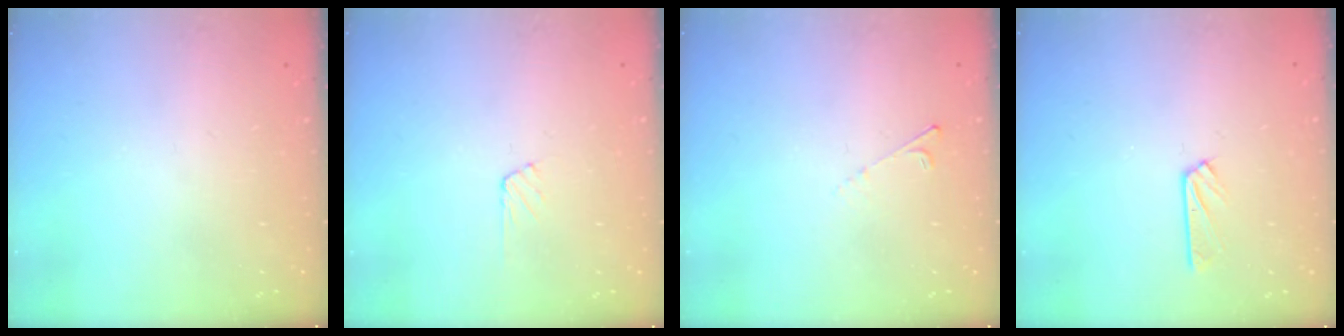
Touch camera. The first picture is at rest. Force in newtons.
{"total": 5.4, "press": 5.4, "slide": 0.6}
{"total": 3.2, "press": 3.1, "slide": 0.5}
{"total": 2.6, "press": 2.5, "slide": 0.3}